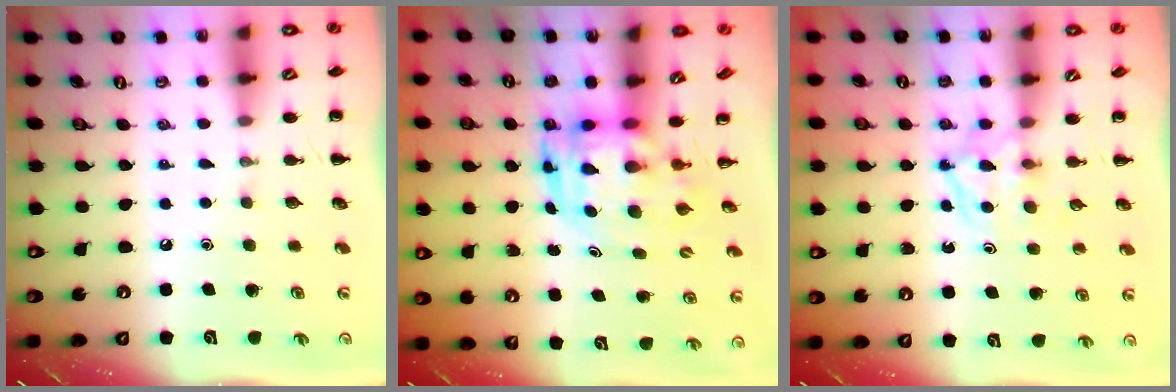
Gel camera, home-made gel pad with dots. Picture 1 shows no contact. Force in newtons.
{"total": 4.0, "press": 3.9, "slide": 0.8}
{"total": 4.6, "press": 4.4, "slide": 1.3}